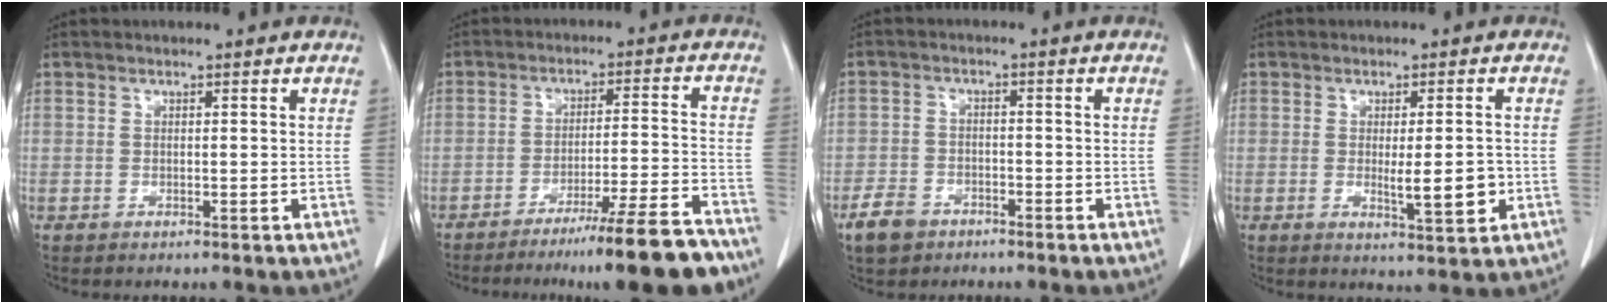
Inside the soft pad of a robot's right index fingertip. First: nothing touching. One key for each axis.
{"total": 13.4, "fx": -10.7, "fy": -0.7, "fz": 8.1, "tx": -0.099, "ty": -0.004, "tz": -0.162}
{"total": 5.0, "fx": -3.5, "fy": 3.1, "fz": 1.8, "tx": -0.039, "ty": 0.003, "tz": -0.058}
{"total": 5.3, "fx": -0.8, "fy": 1.1, "fz": 5.1, "tx": -0.072, "ty": -0.006, "tz": -0.002}